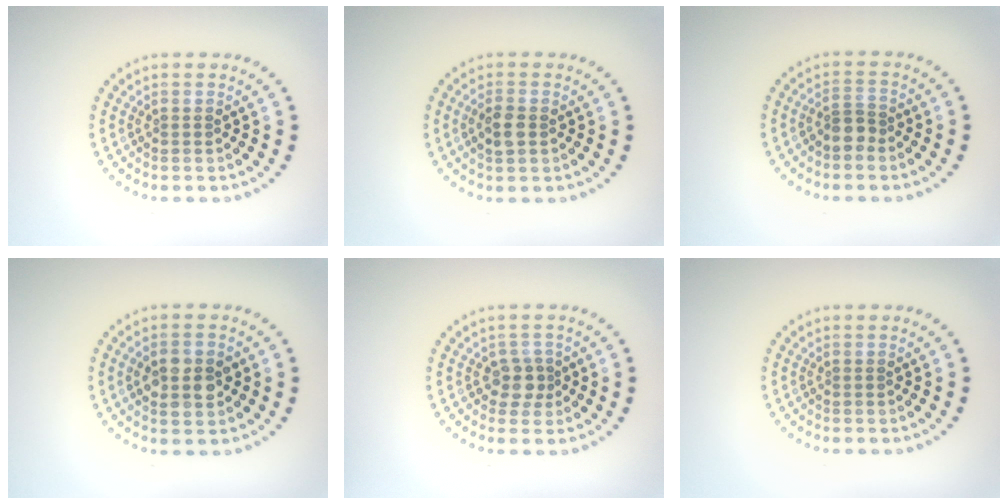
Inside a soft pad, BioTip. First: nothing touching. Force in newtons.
{"total": 2.0, "press": 2.0, "slide": 0.3}
{"total": 1.9, "press": 1.6, "slide": 1.0}
{"total": 4.0, "press": 4.0, "slide": 0.0}
{"total": 2.0, "press": 1.7, "slide": 1.0}
{"total": 0.0}